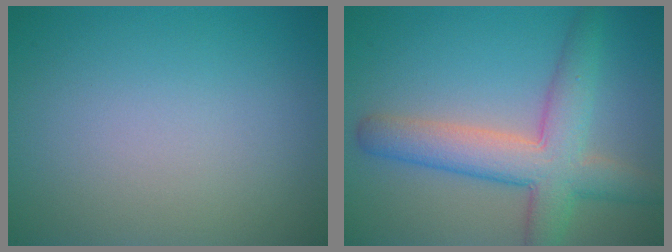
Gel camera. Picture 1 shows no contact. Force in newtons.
{"total": 6.6, "press": 6.6, "slide": 0.3}